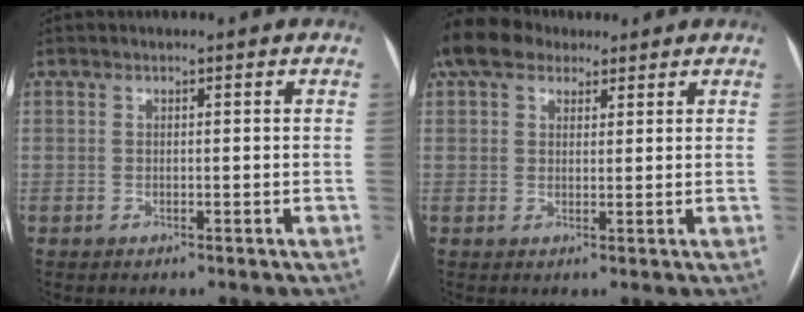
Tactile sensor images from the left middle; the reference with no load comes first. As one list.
[{"total": 8.0, "force": [5.9, 4.3, 3.3], "torque": [-0.066, 0.041, 0.110]}]